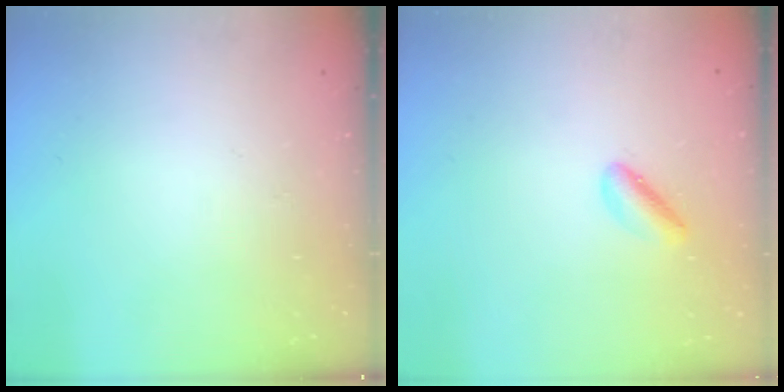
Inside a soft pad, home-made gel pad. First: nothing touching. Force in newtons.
{"total": 2.5, "press": 2.5, "slide": 0.5}